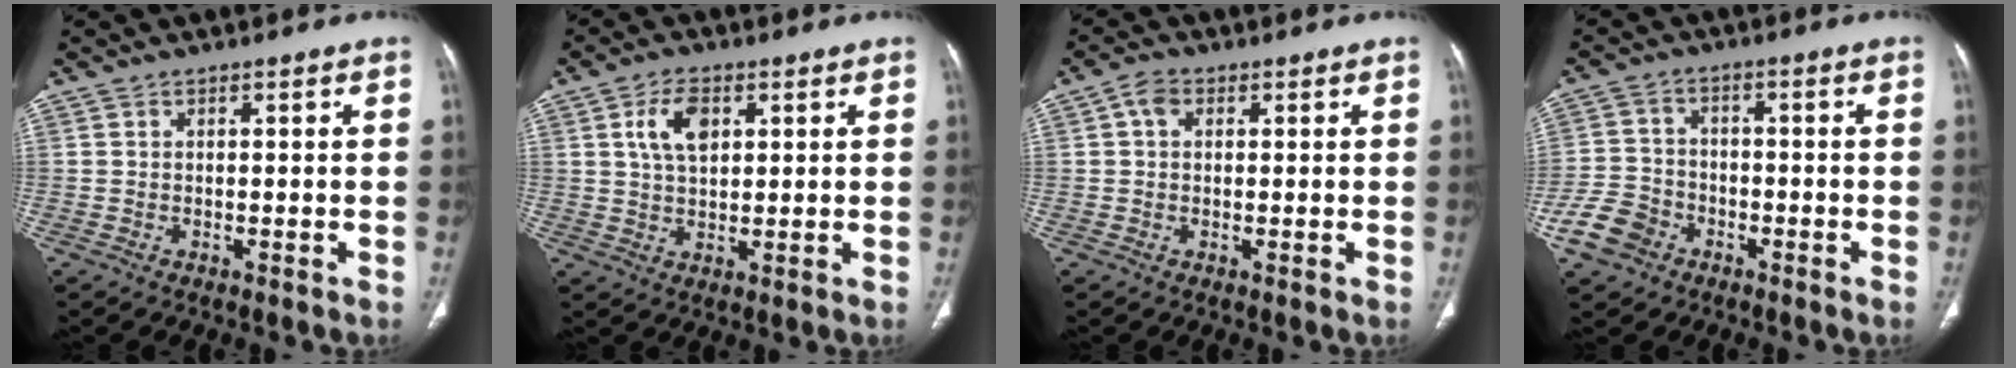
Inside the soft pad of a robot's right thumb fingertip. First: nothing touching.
{"total": 6.7, "force": [2.3, 3.9, 4.9], "torque": [-0.084, -0.003, 0.045]}
{"total": 2.8, "force": [0.7, 2.1, 1.8], "torque": [-0.027, 0.009, 0.012]}
{"total": 7.7, "force": [-4.1, 5.9, 2.8], "torque": [-0.048, 0.023, -0.078]}